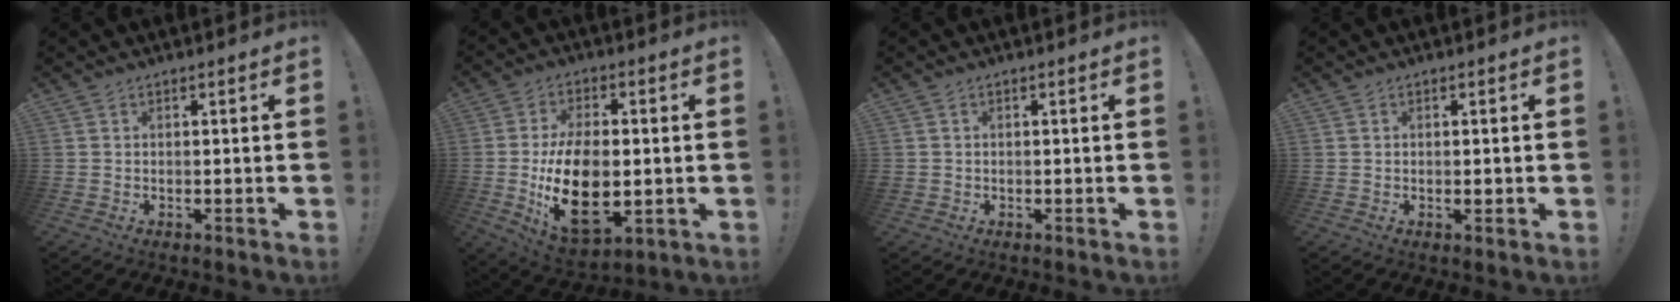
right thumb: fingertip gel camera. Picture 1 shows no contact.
{"total": 18.5, "force": [-2.6, 10.5, 15.0], "torque": [-0.282, -0.004, -0.038]}
{"total": 1.0, "force": [-0.2, 0.9, 0.2], "torque": [-0.005, 0.003, -0.004]}
{"total": 0.6, "force": [-0.3, 0.3, 0.5], "torque": [-0.007, 0.000, -0.005]}